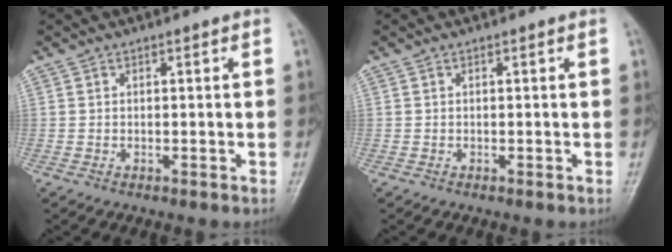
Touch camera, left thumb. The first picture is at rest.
{"total": 0.0}